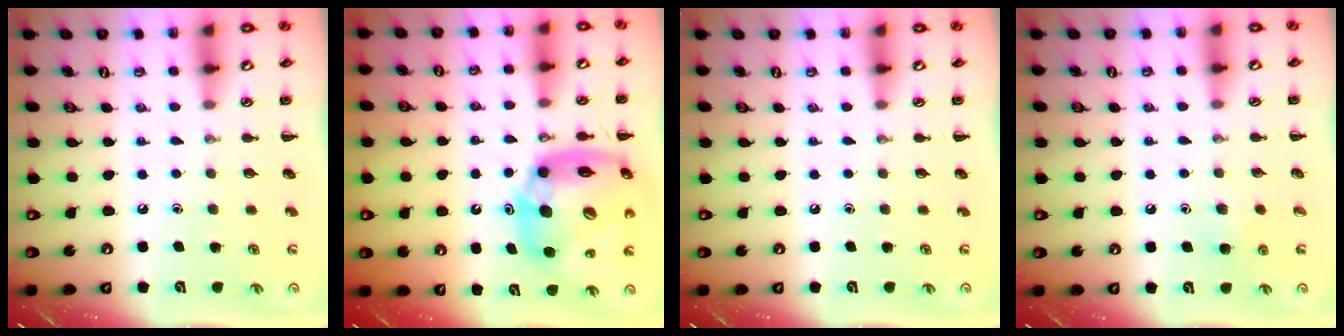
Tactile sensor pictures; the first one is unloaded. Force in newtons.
{"total": 18.2, "press": 17.5, "slide": 5.1}
{"total": 0.0}
{"total": 3.0, "press": 2.7, "slide": 1.3}